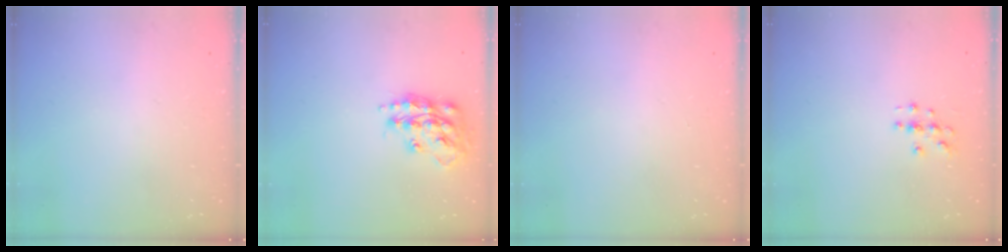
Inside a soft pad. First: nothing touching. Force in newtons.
{"total": 15.5, "press": 15.4, "slide": 1.3}
{"total": 0.0}
{"total": 3.0, "press": 3.0, "slide": 0.3}